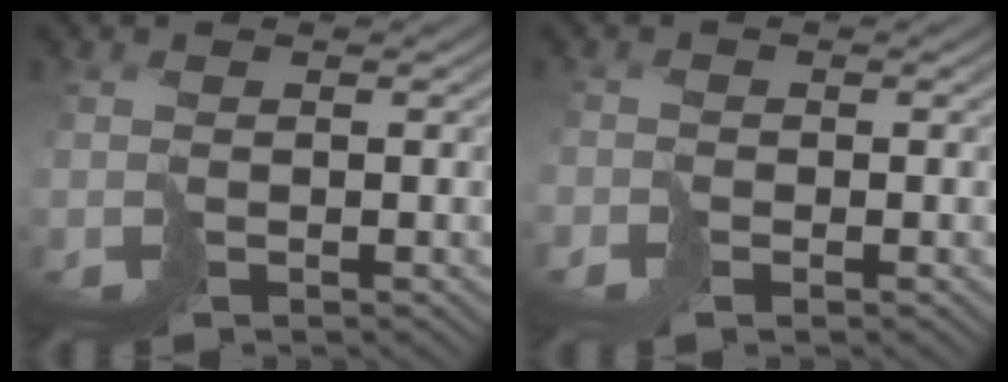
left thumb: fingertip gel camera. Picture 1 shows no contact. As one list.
[{"total": 1.6, "force": [-1.2, 1.0, 0.5], "torque": [-0.013, -0.008, -0.028]}]